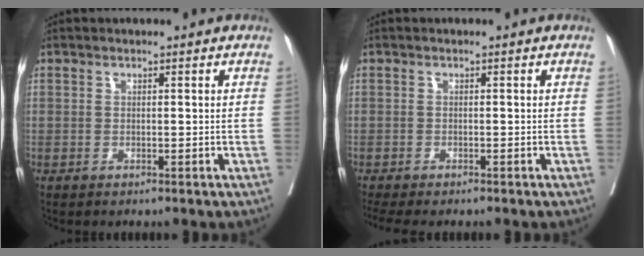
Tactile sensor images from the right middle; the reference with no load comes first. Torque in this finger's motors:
{"motor_torque": [0.43, -0.41, 0.04, 0.03]}